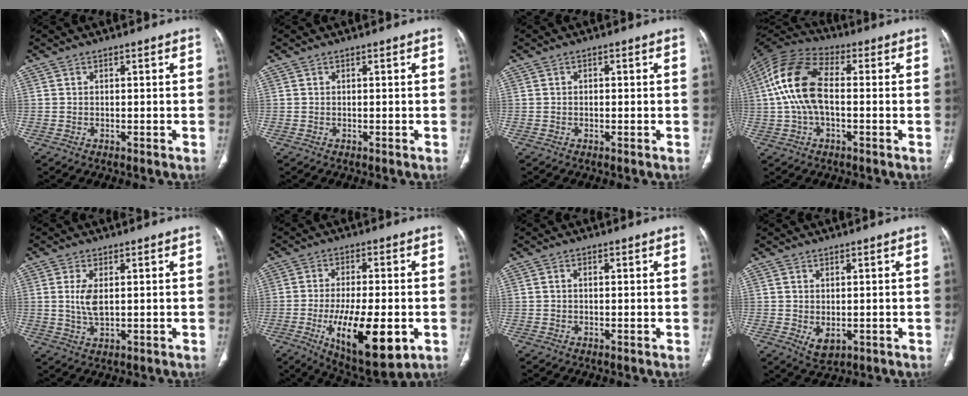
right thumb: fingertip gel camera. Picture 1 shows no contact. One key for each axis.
{"total": 0.0}
{"total": 0.6, "fx": 0.0, "fy": 0.4, "fz": 0.4, "tx": -0.008, "ty": 0.004, "tz": 0.000}
{"total": 14.4, "fx": 0.3, "fy": 7.7, "fz": 12.2, "tx": -0.252, "ty": 0.035, "tz": -0.003}
{"total": 4.7, "fx": 0.7, "fy": 2.2, "fz": 4.1, "tx": -0.090, "ty": -0.008, "tz": 0.018}
{"total": 17.1, "fx": -5.1, "fy": 6.4, "fz": 15.1, "tx": -0.242, "ty": -0.009, "tz": -0.066}
{"total": 0.8, "fx": 0.1, "fy": 0.5, "fz": 0.6, "tx": -0.015, "ty": 0.007, "tz": 0.002}
{"total": 3.3, "fx": -0.4, "fy": 2.2, "fz": 2.5, "tx": -0.039, "ty": -0.009, "tz": 0.007}